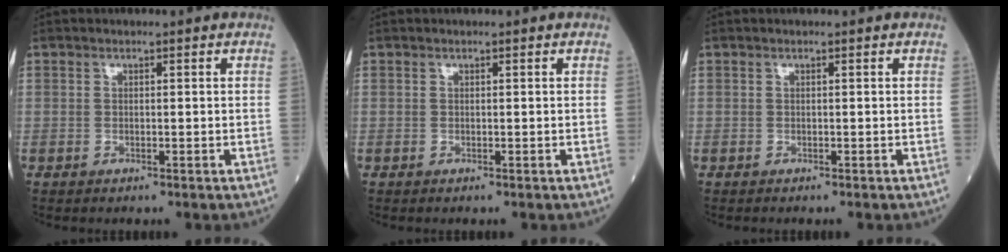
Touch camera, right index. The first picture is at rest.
{"total": 0.0}
{"total": 0.0}